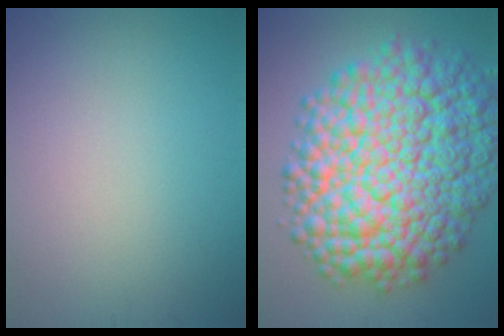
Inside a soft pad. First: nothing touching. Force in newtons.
{"total": 14.2, "press": 14.2, "slide": 0.2}